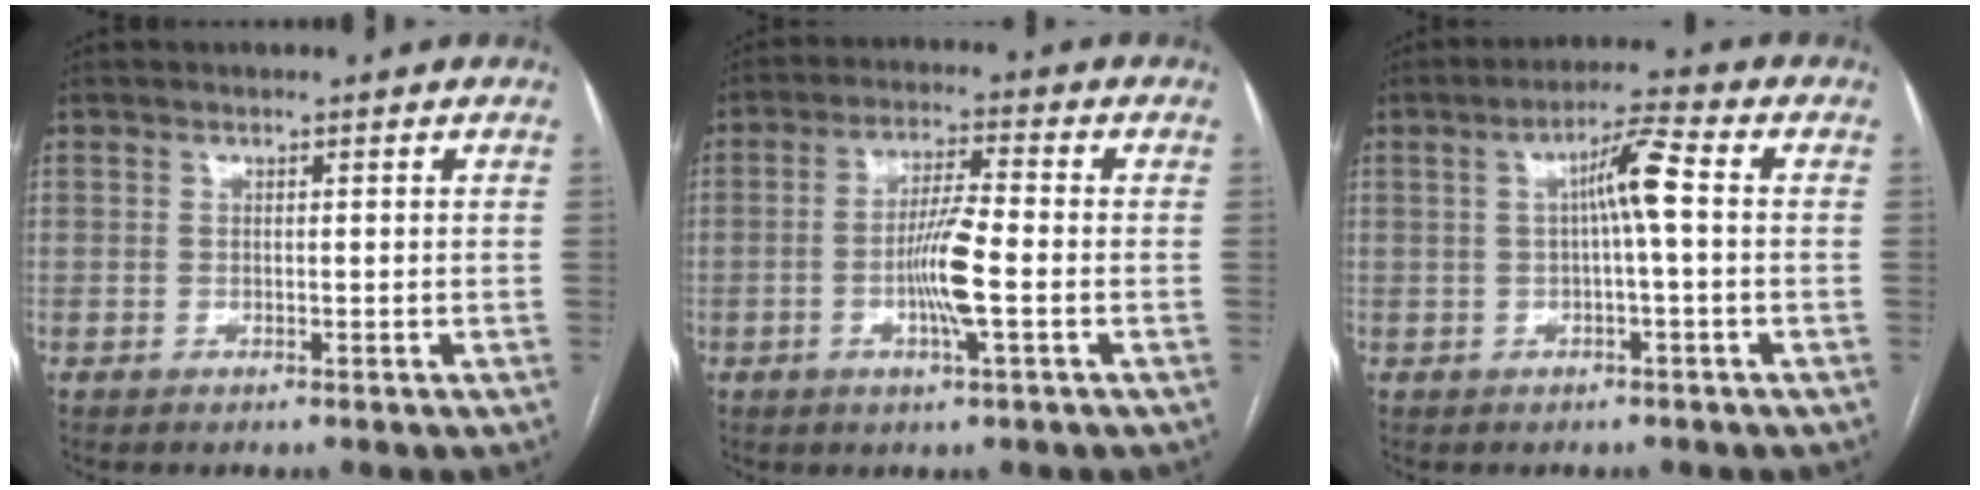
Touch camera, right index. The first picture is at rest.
{"total": 7.4, "force": [-1.8, 0.2, 7.2], "torque": [-0.137, -0.003, -0.035]}
{"total": 5.6, "force": [0.4, 0.0, 5.6], "torque": [-0.096, 0.015, 0.006]}